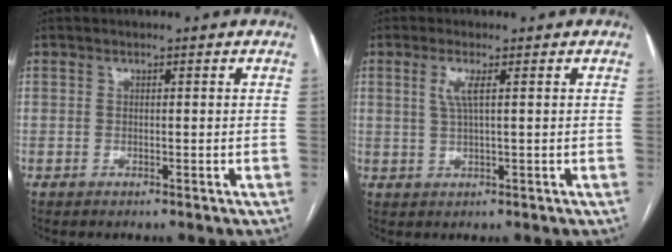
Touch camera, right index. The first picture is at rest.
{"total": 2.8, "force": [0.9, 0.1, 2.7], "torque": [-0.064, 0.000, 0.020]}